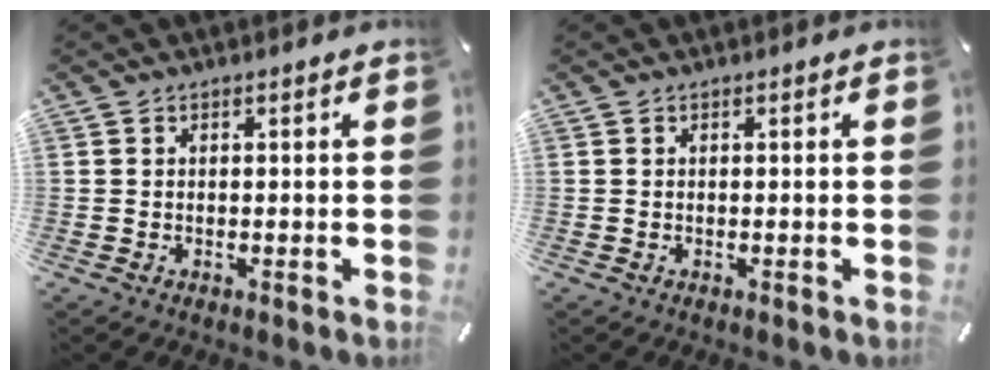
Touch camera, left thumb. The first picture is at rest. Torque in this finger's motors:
{"motor_torque": [-0.01, -0.01, -0.05, 0.10, 0.00]}